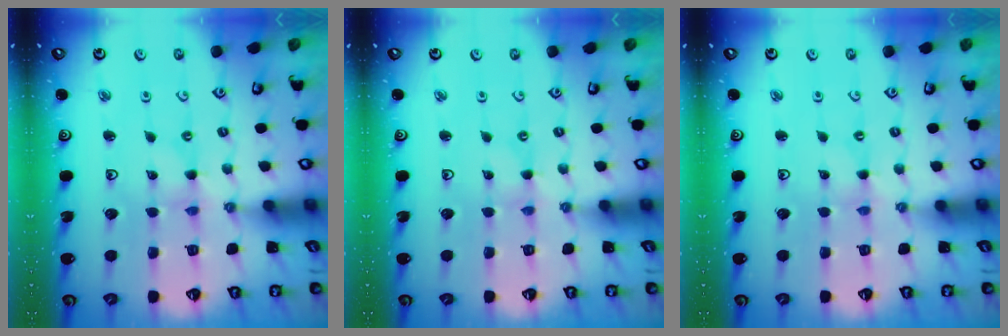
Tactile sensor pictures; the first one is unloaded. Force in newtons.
{"total": 0.0}
{"total": 0.0}